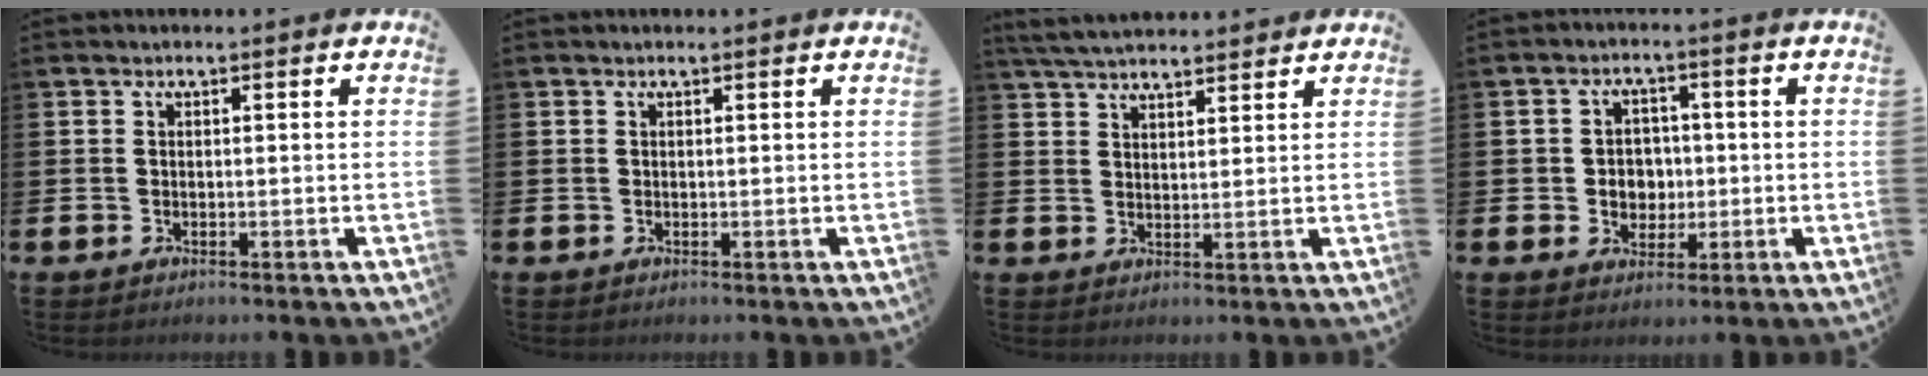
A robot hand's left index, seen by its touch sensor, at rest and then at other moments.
{"total": 0.0}
{"total": 4.5, "force": [4.3, 0.7, 0.9], "torque": [-0.032, -0.014, 0.081]}
{"total": 3.7, "force": [0.1, 3.4, 1.3], "torque": [-0.016, 0.001, -0.009]}